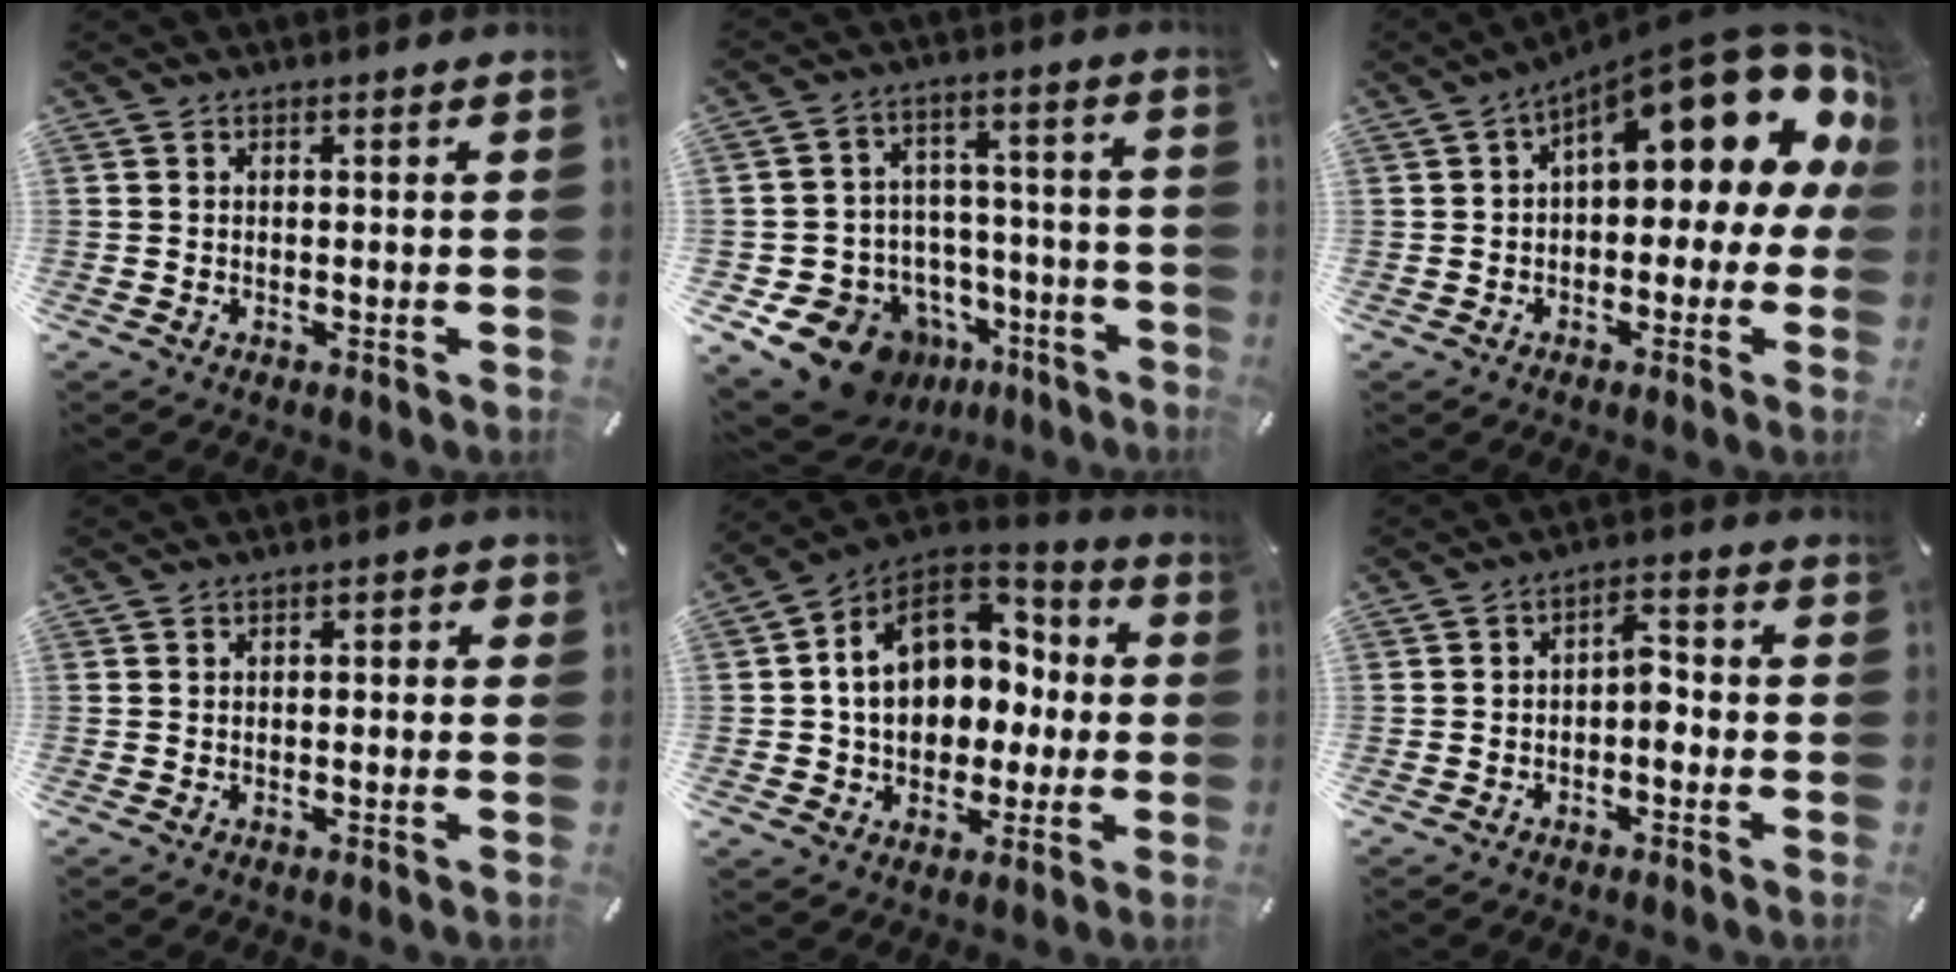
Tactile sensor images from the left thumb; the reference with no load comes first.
{"total": 16.8, "force": [-10.5, 11.0, 7.1], "torque": [-0.100, 0.068, -0.162]}
{"total": 18.4, "force": [8.6, 7.2, 14.6], "torque": [-0.189, -0.069, 0.140]}
{"total": 1.5, "force": [-0.9, 0.7, 1.0], "torque": [-0.018, 0.006, -0.018]}
{"total": 15.5, "force": [2.0, 12.5, 8.8], "torque": [-0.151, -0.001, 0.043]}
{"total": 4.6, "force": [-1.7, 2.6, 3.4], "torque": [-0.061, 0.018, -0.034]}